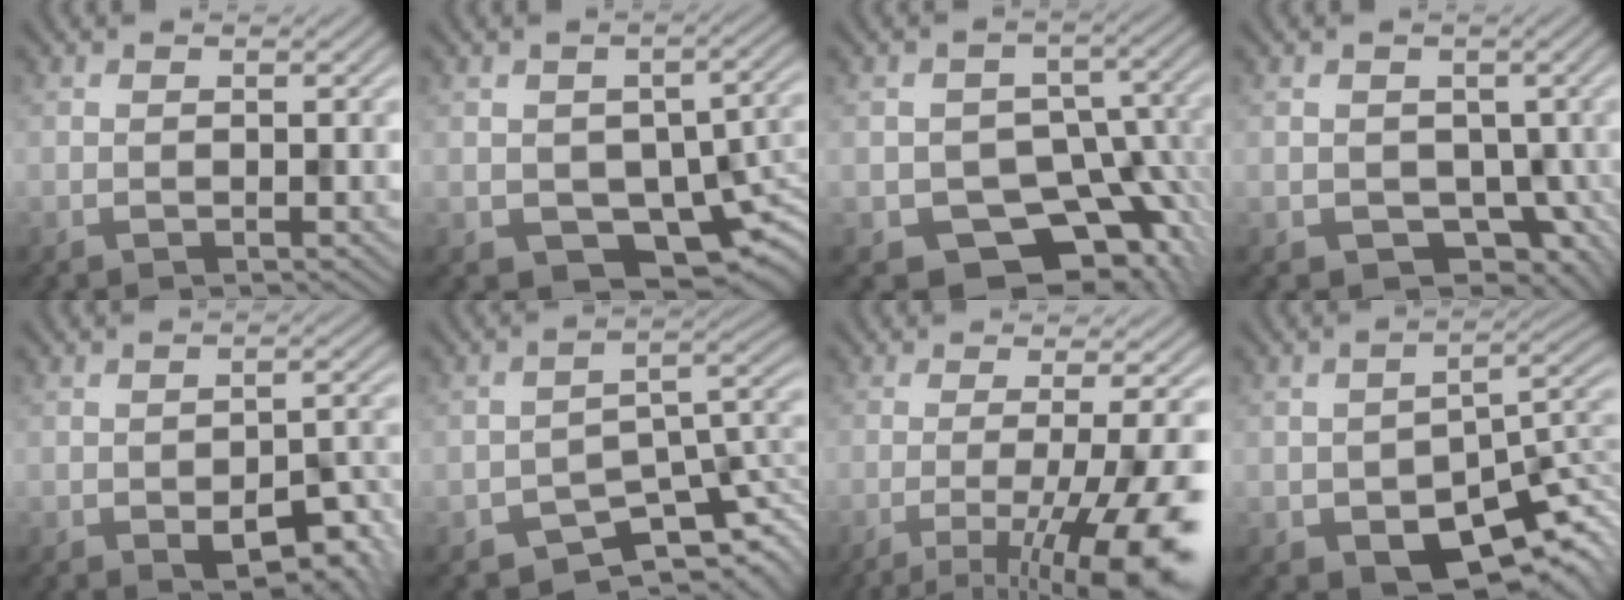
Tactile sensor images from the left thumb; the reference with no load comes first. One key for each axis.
{"total": 8.4, "fx": -3.0, "fy": 5.6, "fz": 5.4, "tx": -0.076, "ty": -0.037, "tz": -0.028}
{"total": 9.7, "fx": -5.2, "fy": 7.1, "fz": 4.2, "tx": -0.049, "ty": -0.016, "tz": -0.076}
{"total": 4.3, "fx": -1.3, "fy": 3.8, "fz": 1.4, "tx": -0.030, "ty": -0.030, "tz": -0.003}
{"total": 5.8, "fx": -3.1, "fy": 2.3, "fz": 4.3, "tx": -0.065, "ty": -0.010, "tz": -0.030}
{"total": 6.5, "fx": -5.3, "fy": 3.0, "fz": 2.3, "tx": -0.014, "ty": -0.015, "tz": -0.089}
{"total": 12.0, "fx": -5.5, "fy": 2.8, "fz": 10.3, "tx": -0.139, "ty": -0.008, "tz": -0.073}
{"total": 9.7, "fx": -5.4, "fy": 5.0, "fz": 6.3, "tx": -0.098, "ty": -0.028, "tz": -0.079}